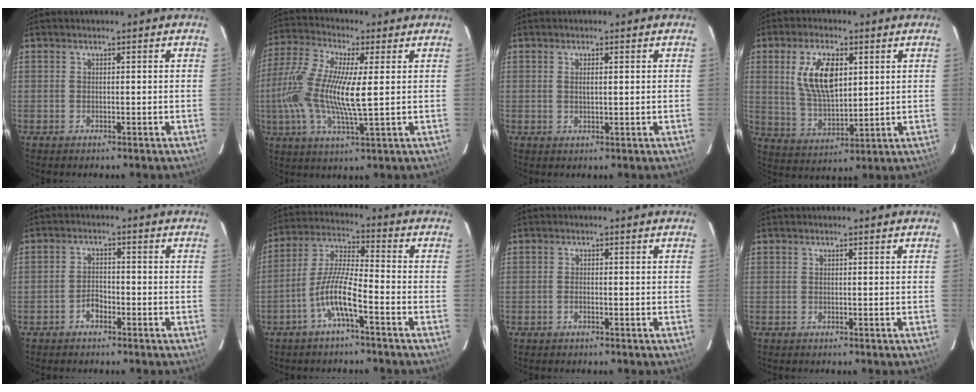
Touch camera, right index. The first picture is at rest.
{"total": 15.6, "force": [0.5, 3.5, 15.2], "torque": [-0.294, -0.002, 0.000]}
{"total": 1.7, "force": [0.5, 0.5, 1.5], "torque": [-0.026, 0.003, 0.008]}
{"total": 11.7, "force": [3.5, 5.6, 9.7], "torque": [-0.185, 0.005, 0.075]}
{"total": 2.6, "force": [-1.8, 1.5, 1.2], "torque": [-0.026, 0.008, -0.030]}
{"total": 8.6, "force": [-4.3, 1.0, 7.3], "torque": [-0.161, 0.008, -0.086]}
{"total": 0.8, "force": [-0.5, 0.4, 0.5], "torque": [-0.012, 0.002, -0.009]}
{"total": 0.0}